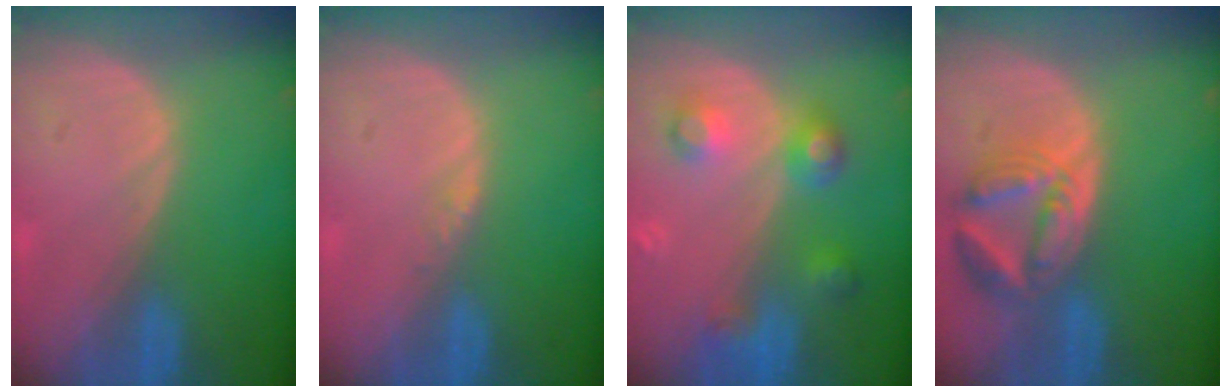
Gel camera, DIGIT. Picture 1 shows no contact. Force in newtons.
{"total": 0.8, "press": 0.8, "slide": 0.1}
{"total": 5.8, "press": 5.8, "slide": 0.3}
{"total": 8.1, "press": 7.2, "slide": 3.7}